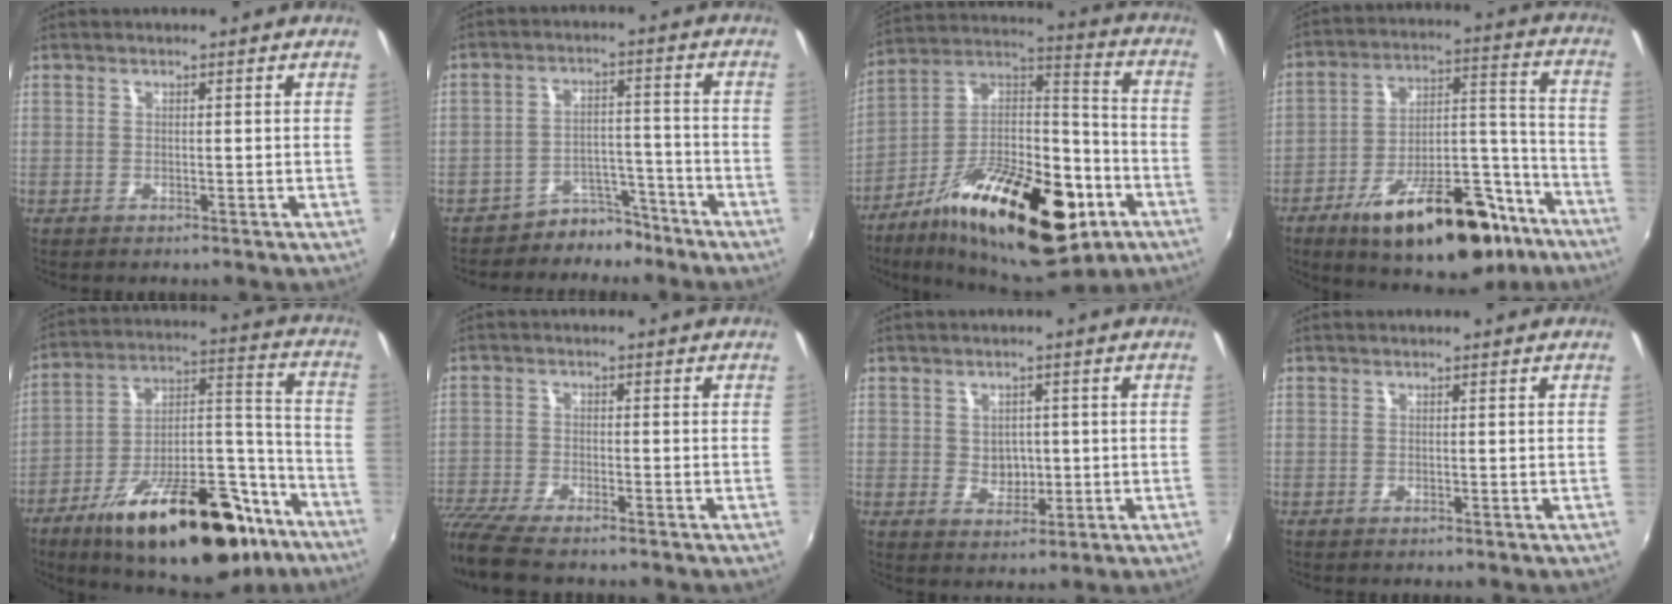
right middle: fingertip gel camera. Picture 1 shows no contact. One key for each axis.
{"total": 6.2, "fx": -5.3, "fy": 3.3, "fz": 0.3, "tx": -0.002, "ty": 0.030, "tz": -0.075}
{"total": 28.6, "fx": -13.7, "fy": 12.6, "fz": 21.7, "tx": -0.358, "ty": 0.004, "tz": -0.213}
{"total": 25.3, "fx": -16.2, "fy": 10.5, "fz": 16.3, "tx": -0.251, "ty": 0.026, "tz": -0.230}
{"total": 30.1, "fx": -19.0, "fy": 11.8, "fz": 20.2, "tx": -0.302, "ty": 0.022, "tz": -0.276}
{"total": 10.6, "fx": -8.9, "fy": 2.2, "fz": 5.3, "tx": -0.135, "ty": -0.039, "tz": -0.164}
{"total": 4.0, "fx": 0.0, "fy": 3.4, "fz": 2.2, "tx": -0.033, "ty": 0.001, "tz": 0.003}
{"total": 0.0}